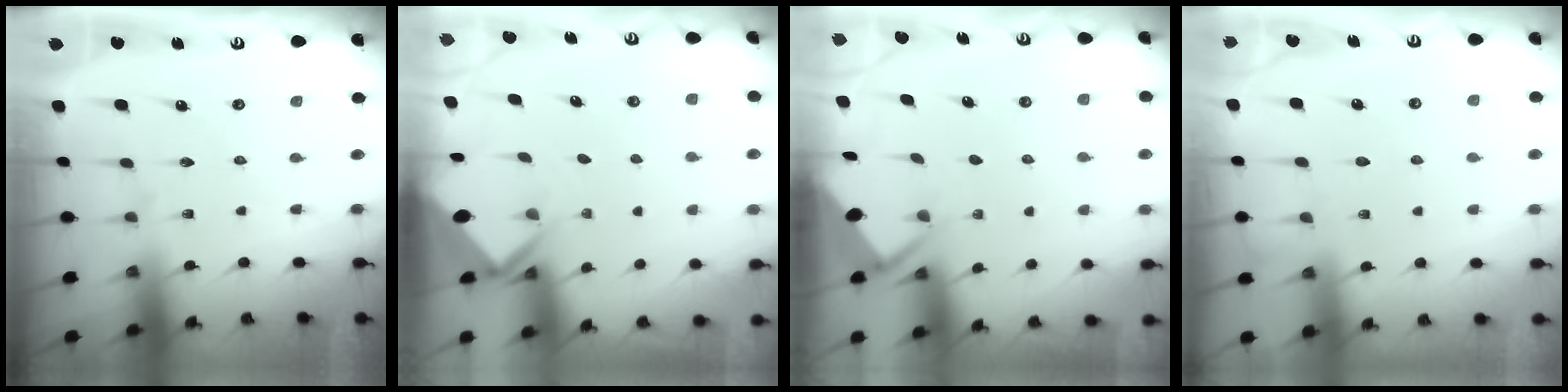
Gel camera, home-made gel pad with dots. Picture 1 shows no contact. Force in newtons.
{"total": 3.1, "press": 3.1, "slide": 0.2}
{"total": 2.6, "press": 2.6, "slide": 0.3}
{"total": 5.9, "press": 5.8, "slide": 0.8}